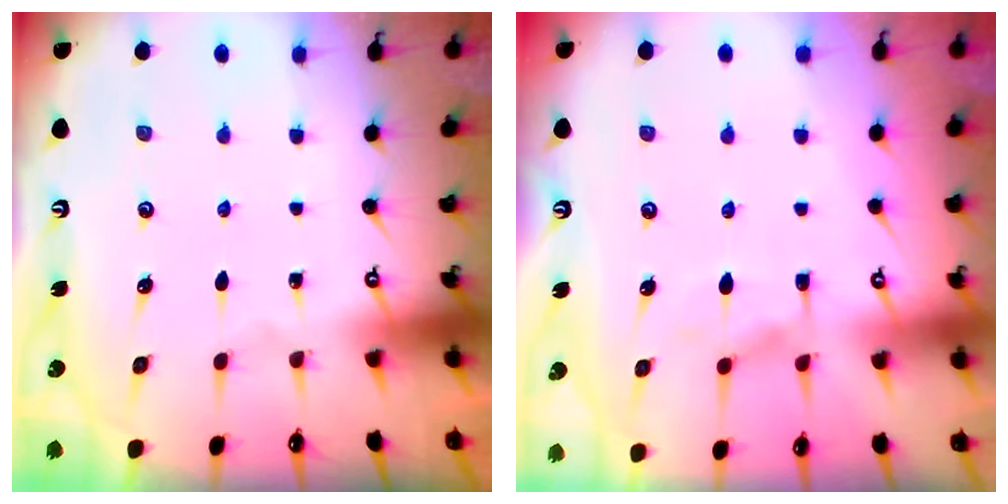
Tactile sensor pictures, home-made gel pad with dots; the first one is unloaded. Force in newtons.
{"total": 1.4, "press": 0.3, "slide": 1.4}